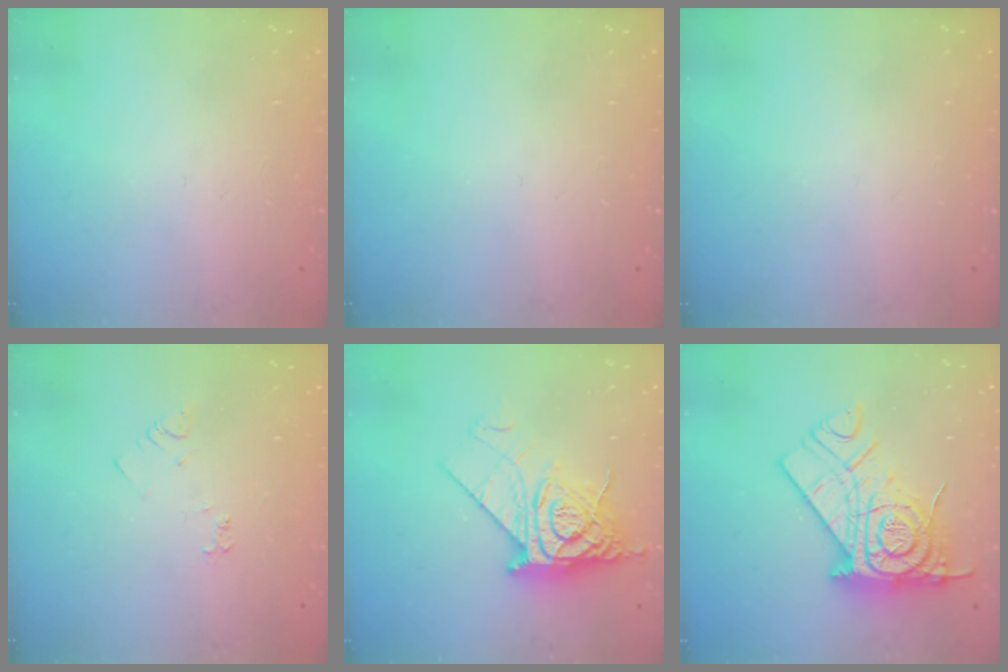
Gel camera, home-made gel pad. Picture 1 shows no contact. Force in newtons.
{"total": 0.0}
{"total": 0.0}
{"total": 4.0, "press": 3.9, "slide": 0.6}
{"total": 12.2, "press": 12.2, "slide": 1.1}
{"total": 19.7, "press": 19.6, "slide": 1.7}